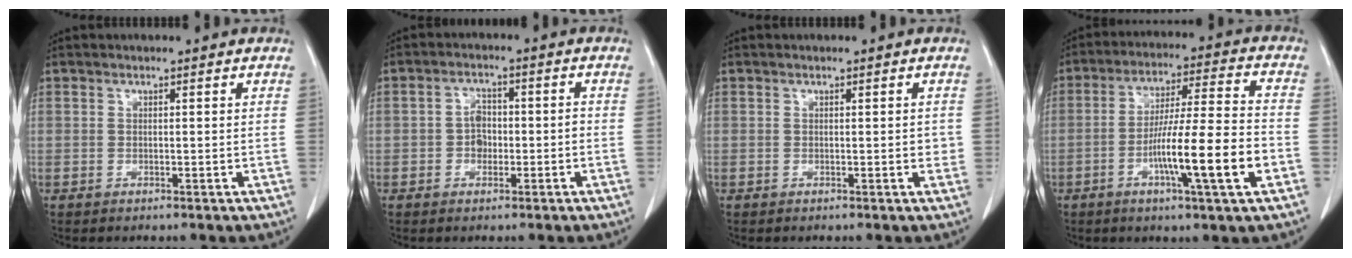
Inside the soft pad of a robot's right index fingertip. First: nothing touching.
{"total": 3.2, "force": [-0.9, 2.3, 2.1], "torque": [-0.033, 0.013, -0.019]}
{"total": 1.1, "force": [0.0, 0.5, 1.0], "torque": [-0.011, 0.001, -0.001]}
{"total": 13.7, "force": [-4.5, 0.1, 13.0], "torque": [-0.220, -0.003, -0.078]}